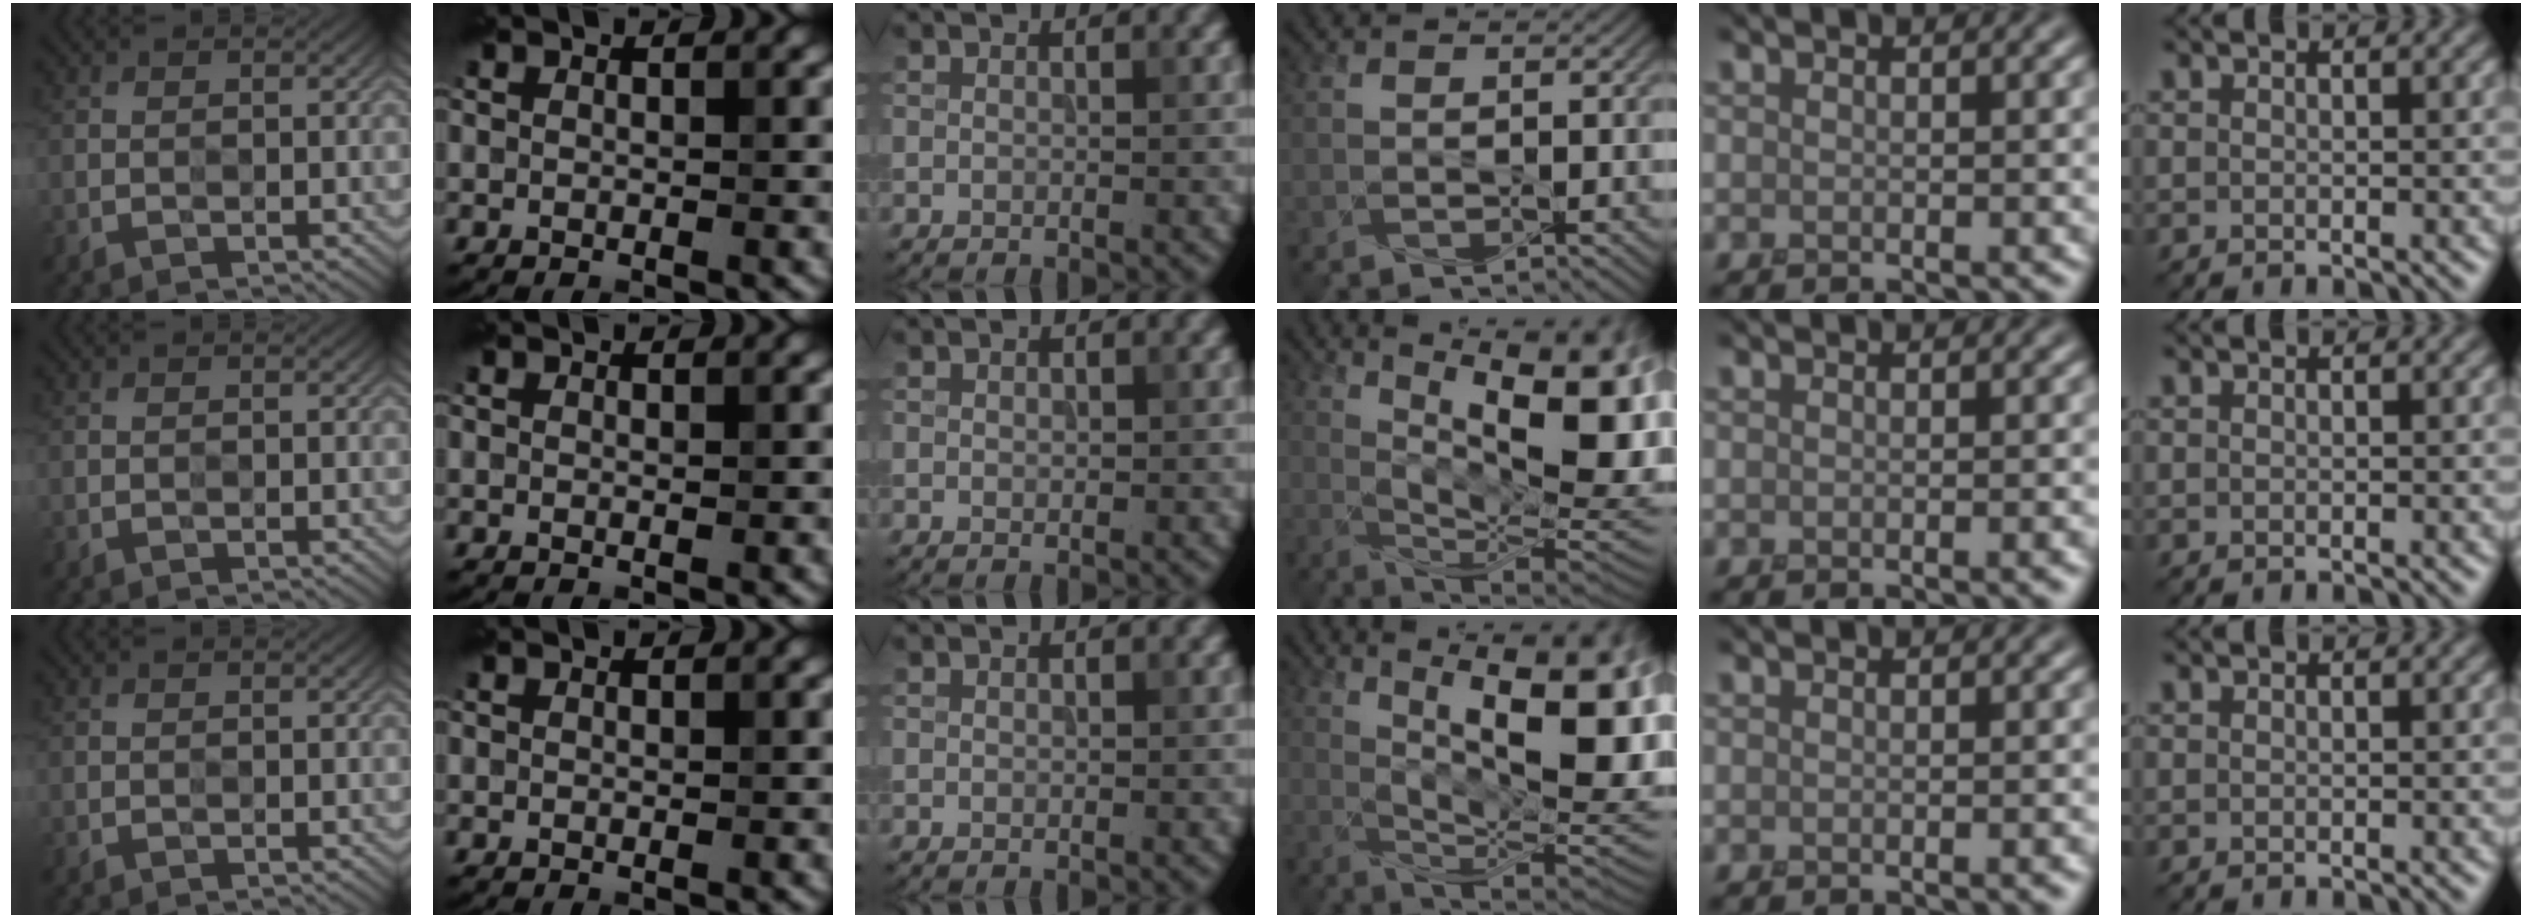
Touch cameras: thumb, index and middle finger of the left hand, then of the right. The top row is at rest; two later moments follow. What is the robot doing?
{"motion": "press", "object": "syringe"}